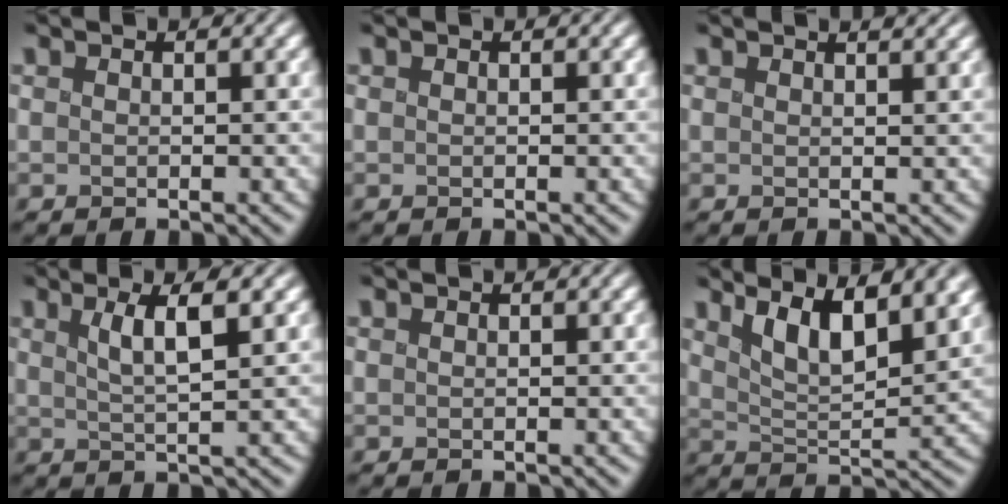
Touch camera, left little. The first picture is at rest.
{"total": 0.0}
{"total": 2.1, "force": [1.7, 0.8, 1.1], "torque": [0.001, 0.014, 0.003]}
{"total": 3.5, "force": [0.9, 0.4, 3.3], "torque": [-0.073, -0.001, 0.024]}
{"total": 0.0}
{"total": 7.5, "force": [4.1, 2.5, 5.7], "torque": [-0.096, 0.004, 0.062]}